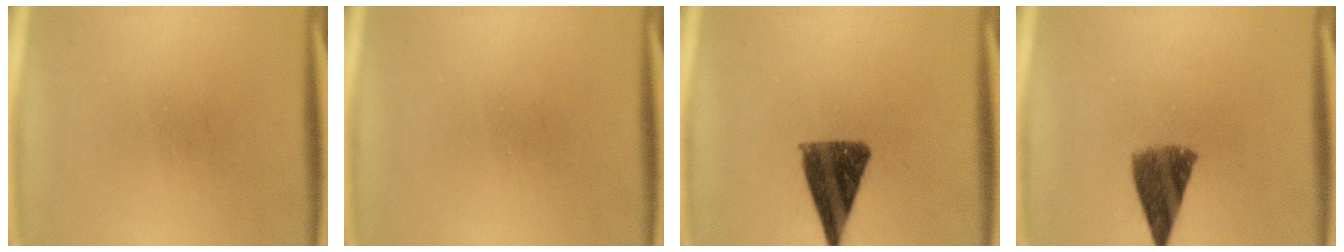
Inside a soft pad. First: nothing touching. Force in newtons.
{"total": 0.0}
{"total": 10.8}
{"total": 7.6}